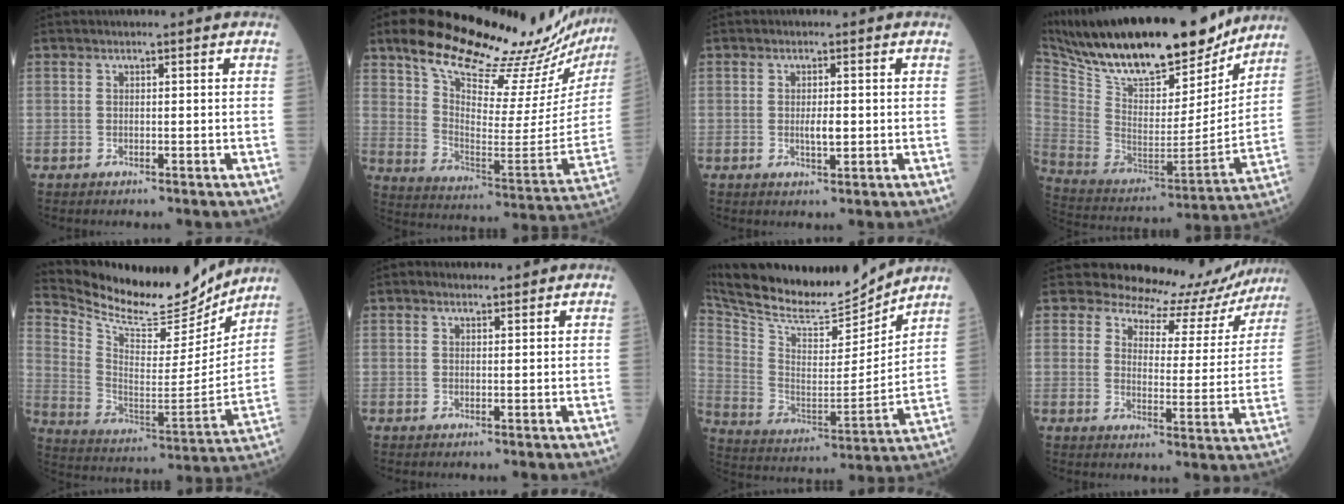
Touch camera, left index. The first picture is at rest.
{"total": 27.3, "force": [23.9, 3.7, 12.6], "torque": [-0.209, -0.065, 0.331]}
{"total": 2.3, "force": [-0.1, 0.7, 2.2], "torque": [-0.043, -0.002, 0.001]}
{"total": 26.6, "force": [21.7, 7.7, 13.3], "torque": [-0.249, -0.005, 0.348]}
{"total": 18.7, "force": [17.5, 3.9, 5.3], "torque": [-0.117, -0.037, 0.281]}
{"total": 1.2, "force": [1.1, 0.5, 0.3], "torque": [-0.015, 0.008, 0.018]}
{"total": 19.9, "force": [18.5, 3.4, 6.7], "torque": [-0.141, -0.013, 0.312]}
{"total": 13.1, "force": [12.4, 4.2, 1.0], "torque": [0.004, -0.031, 0.135]}